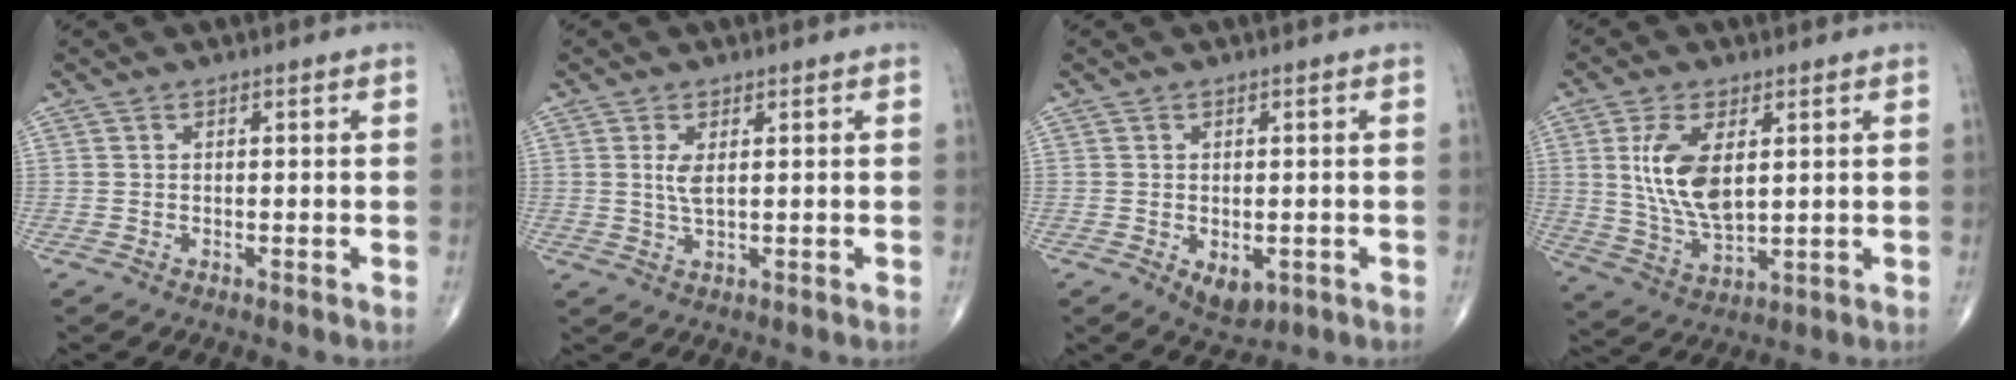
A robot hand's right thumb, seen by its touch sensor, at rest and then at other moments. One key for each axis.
{"total": 3.0, "fx": 0.7, "fy": 1.0, "fz": 2.7, "tx": -0.059, "ty": -0.007, "tz": 0.020}
{"total": 4.4, "fx": -1.3, "fy": 2.7, "fz": 3.3, "tx": -0.038, "ty": -0.006, "tz": -0.007}
{"total": 11.4, "fx": 2.6, "fy": 5.5, "fz": 9.6, "tx": -0.188, "ty": -0.019, "tz": 0.059}